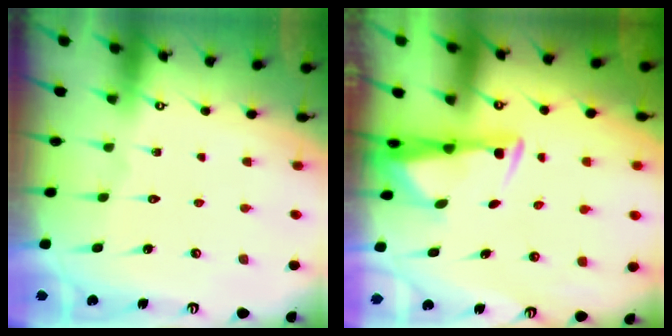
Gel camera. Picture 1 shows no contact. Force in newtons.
{"total": 2.9, "press": 2.8, "slide": 0.9}